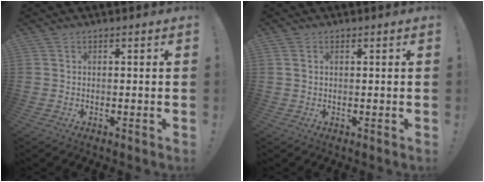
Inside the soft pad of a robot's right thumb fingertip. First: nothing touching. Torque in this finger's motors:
{"motor_torque": [-0.12, -0.33, 0.01, -0.05, 0.05]}